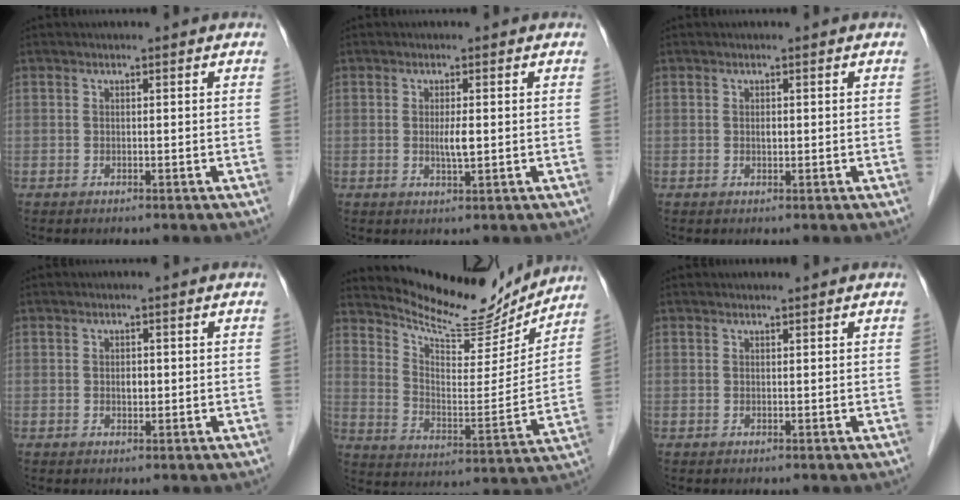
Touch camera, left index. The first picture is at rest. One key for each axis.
{"total": 2.2, "fx": 0.1, "fy": 0.3, "fz": 2.2, "tx": -0.042, "ty": -0.003, "tz": 0.002}
{"total": 0.6, "fx": 0.2, "fy": 0.4, "fz": 0.4, "tx": -0.008, "ty": 0.000, "tz": 0.002}
{"total": 1.1, "fx": 0.1, "fy": 0.7, "fz": 0.8, "tx": -0.012, "ty": 0.001, "tz": 0.002}
{"total": 16.2, "fx": 15.4, "fy": 3.1, "fz": 3.9, "tx": -0.071, "ty": -0.028, "tz": 0.233}
{"total": 0.5, "fx": 0.5, "fy": 0.0, "fz": -0.1, "tx": -0.006, "ty": 0.001, "tz": 0.010}